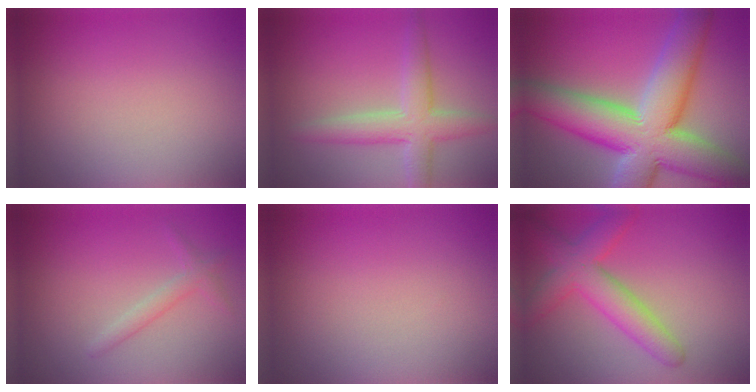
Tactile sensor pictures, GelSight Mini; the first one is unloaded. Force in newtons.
{"total": 4.4, "press": 4.4, "slide": 0.2}
{"total": 14.4, "press": 14.4, "slide": 1.1}
{"total": 1.4, "press": 1.4, "slide": 0.1}
{"total": 0.0}
{"total": 5.3, "press": 5.3, "slide": 0.1}